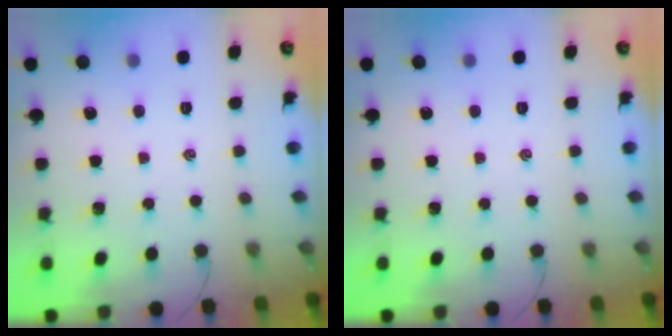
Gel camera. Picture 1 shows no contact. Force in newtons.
{"total": 0.0}